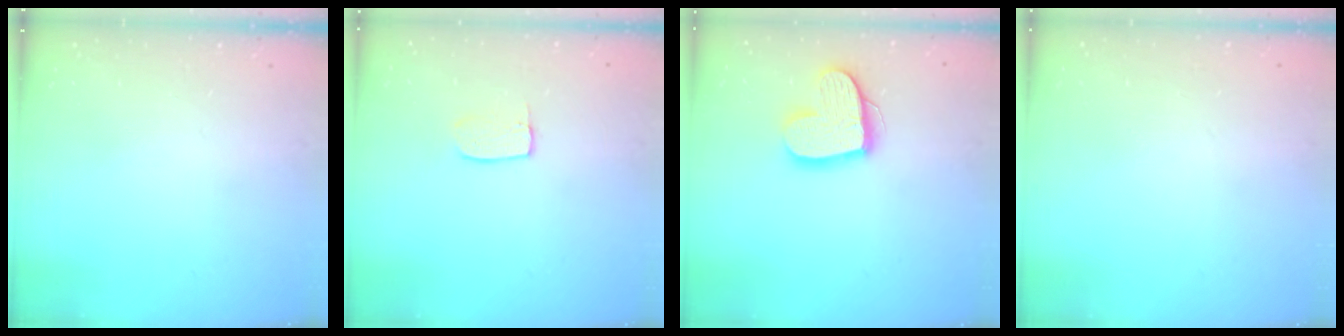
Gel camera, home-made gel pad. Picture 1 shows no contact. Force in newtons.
{"total": 4.8, "press": 4.8, "slide": 0.3}
{"total": 15.0, "press": 15.0, "slide": 1.1}
{"total": 0.0}